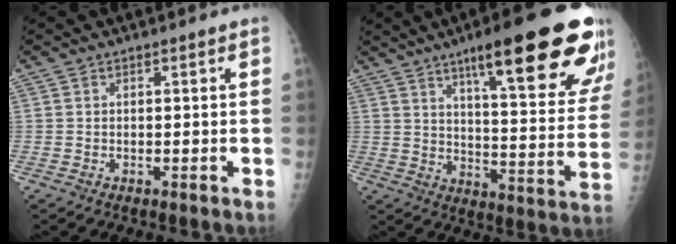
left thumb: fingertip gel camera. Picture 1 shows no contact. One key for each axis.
{"total": 26.2, "fx": 15.4, "fy": 5.0, "fz": 20.6, "tx": -0.257, "ty": -0.054, "tz": 0.219}